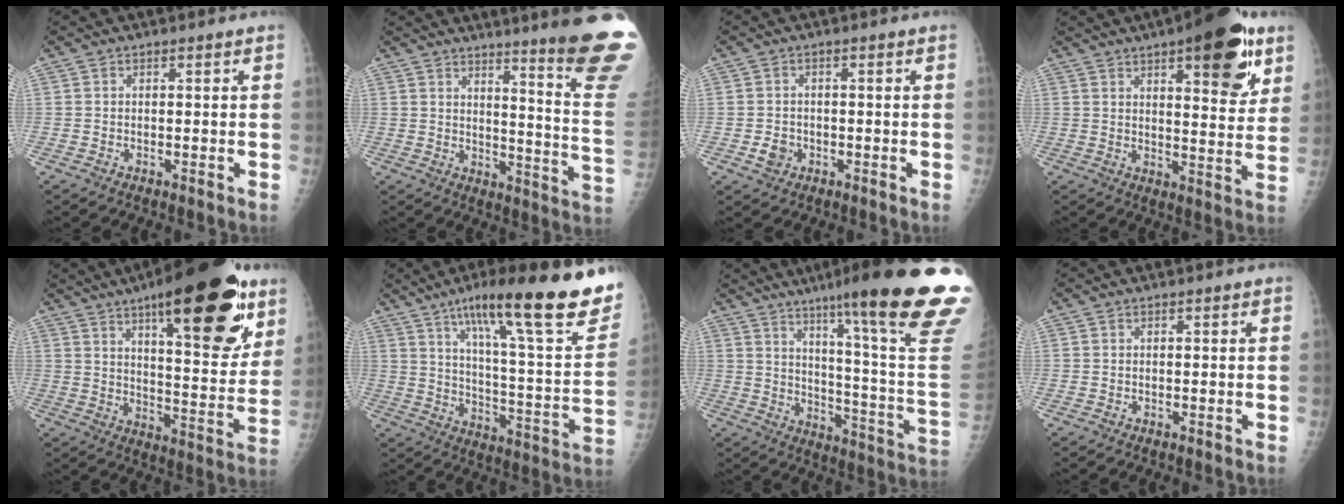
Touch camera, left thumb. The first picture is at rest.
{"total": 20.1, "force": [15.0, 0.2, 13.3], "torque": [-0.147, -0.135, 0.185]}
{"total": 2.8, "force": [-1.0, 2.3, 1.1], "torque": [-0.013, 0.004, -0.014]}
{"total": 17.3, "force": [9.1, 6.0, 13.5], "torque": [-0.146, -0.035, 0.123]}
{"total": 26.3, "force": [14.7, 8.5, 20.2], "torque": [-0.255, -0.051, 0.216]}
{"total": 30.0, "force": [18.8, 5.0, 22.8], "torque": [-0.310, -0.053, 0.280]}
{"total": 29.0, "force": [18.7, 1.5, 22.2], "torque": [-0.263, -0.097, 0.265]}
{"total": 0.0}